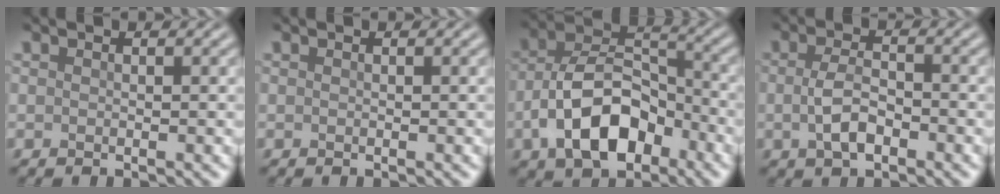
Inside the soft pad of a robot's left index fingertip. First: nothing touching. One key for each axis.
{"total": 0.0}
{"total": 9.0, "fx": -3.8, "fy": 5.2, "fz": 6.3, "tx": -0.114, "ty": 0.012, "tz": -0.076}
{"total": 3.1, "fx": -0.9, "fy": 1.6, "fz": 2.6, "tx": -0.054, "ty": -0.002, "tz": -0.018}